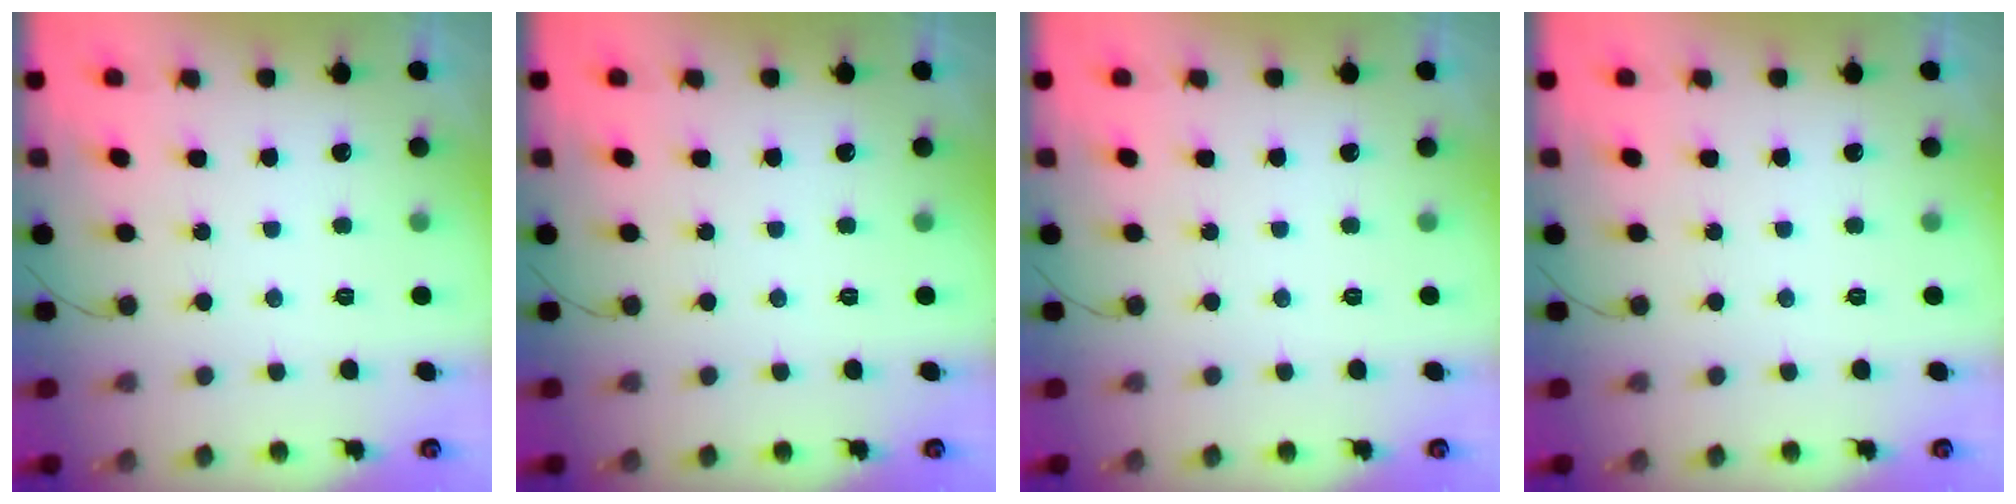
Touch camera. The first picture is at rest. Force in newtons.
{"total": 0.0}
{"total": 0.0}
{"total": 0.0}